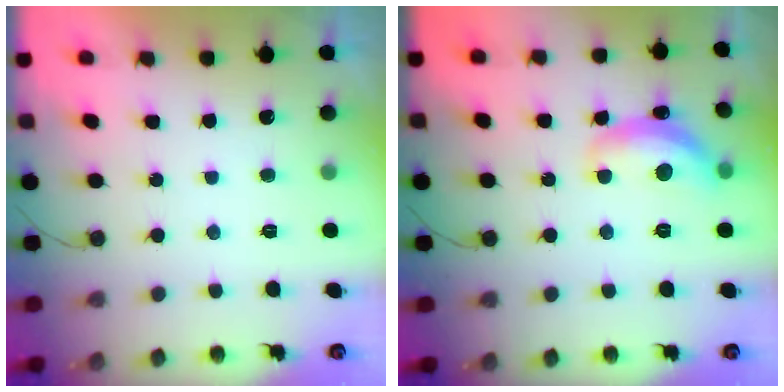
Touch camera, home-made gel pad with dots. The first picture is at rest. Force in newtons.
{"total": 13.2, "press": 13.2, "slide": 0.7}